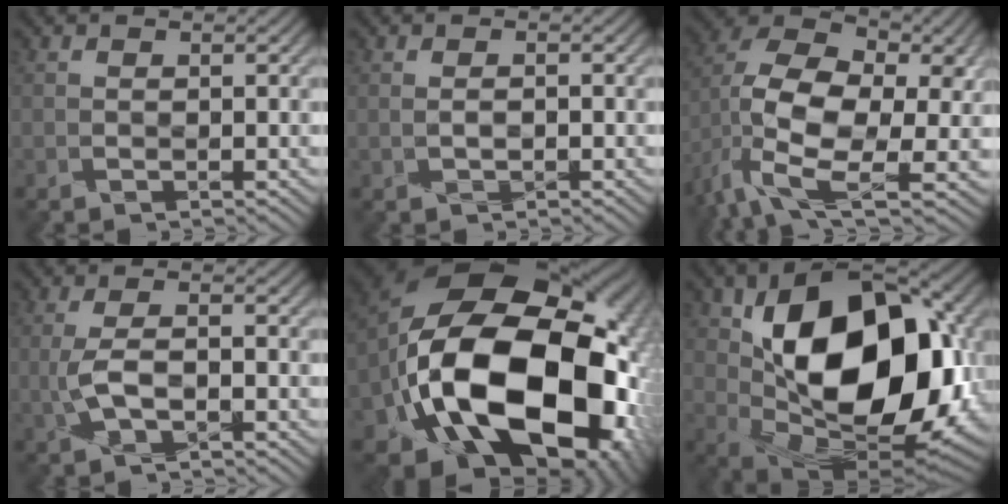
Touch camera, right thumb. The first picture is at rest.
{"total": 0.6, "force": [-0.2, 0.3, 0.5], "torque": [-0.009, 0.003, -0.001]}
{"total": 16.3, "force": [-3.1, 10.0, 12.4], "torque": [-0.277, 0.003, -0.058]}
{"total": 3.0, "force": [-1.0, 1.0, 2.7], "torque": [-0.066, 0.004, -0.021]}
{"total": 23.2, "force": [-4.7, 15.6, 16.5], "torque": [-0.346, -0.067, -0.042]}
{"total": 18.1, "force": [2.3, 11.3, 13.9], "torque": [-0.212, -0.003, 0.048]}